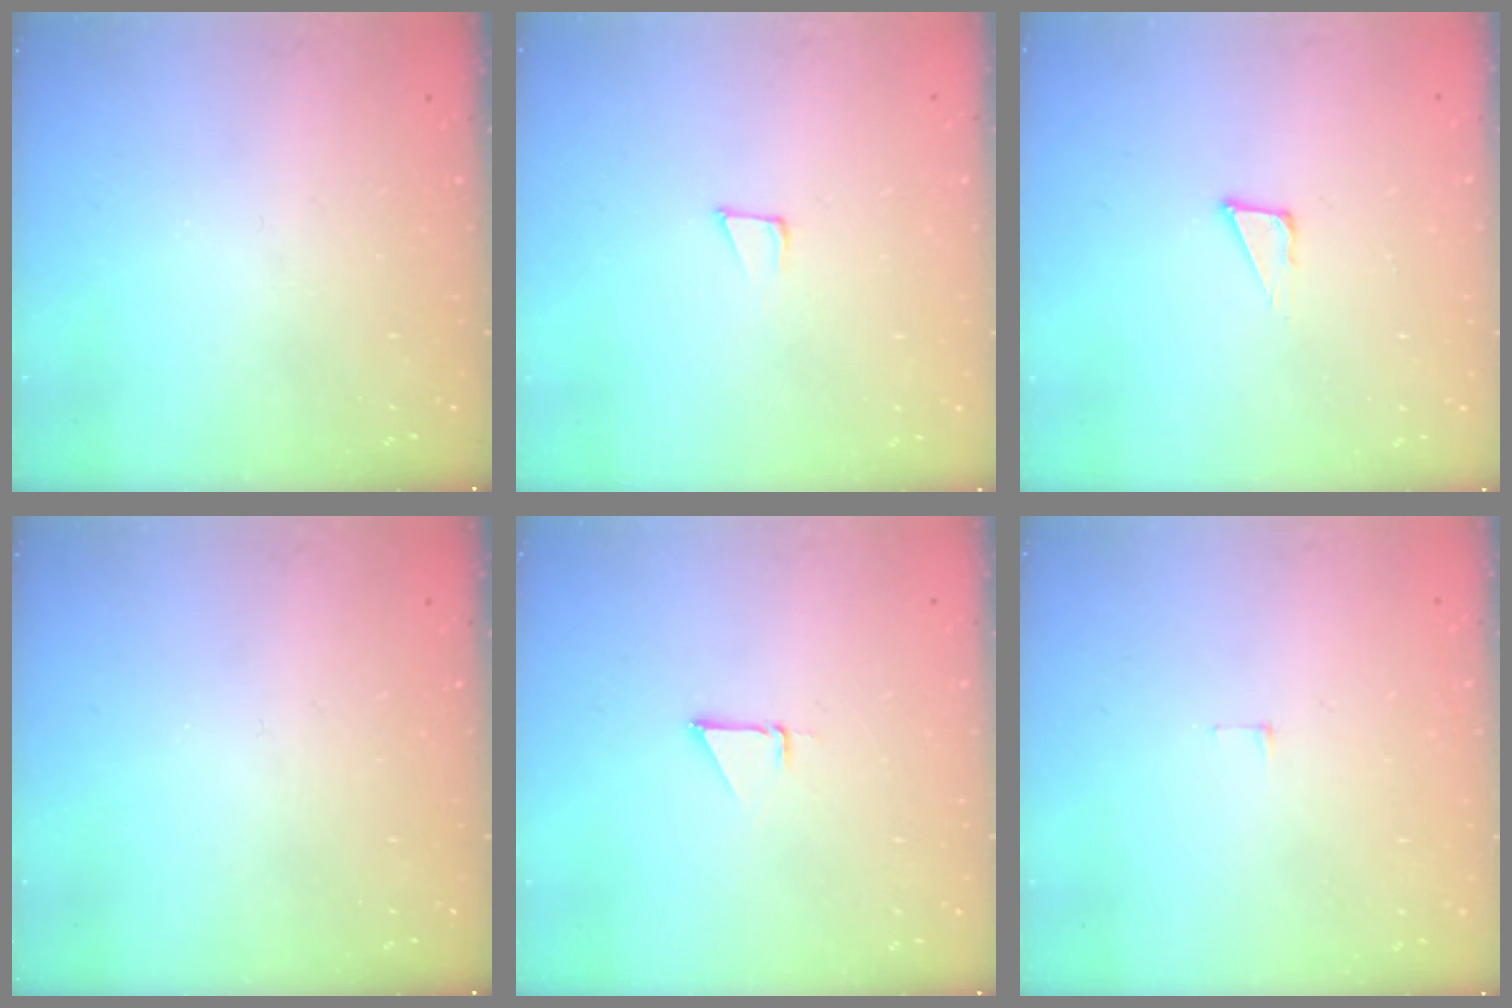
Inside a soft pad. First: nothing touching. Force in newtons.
{"total": 7.0, "press": 6.8, "slide": 1.4}
{"total": 3.6, "press": 3.5, "slide": 0.9}
{"total": 0.0}
{"total": 1.5, "press": 1.5, "slide": 0.0}
{"total": 3.8, "press": 3.8, "slide": 0.3}